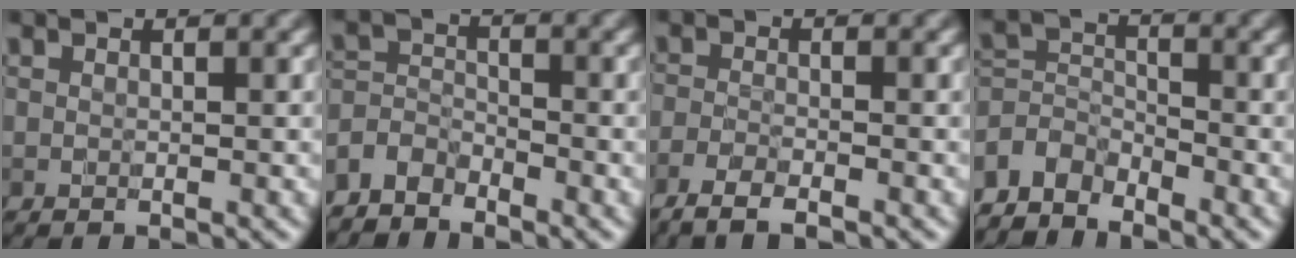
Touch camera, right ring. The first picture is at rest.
{"total": 3.0, "force": [-2.7, 1.1, 0.2], "torque": [-0.002, 0.003, -0.067]}
{"total": 2.8, "force": [-2.3, 0.4, 1.5], "torque": [-0.034, -0.005, -0.051]}
{"total": 3.7, "force": [-3.3, 1.6, 0.7], "torque": [-0.010, 0.002, -0.076]}